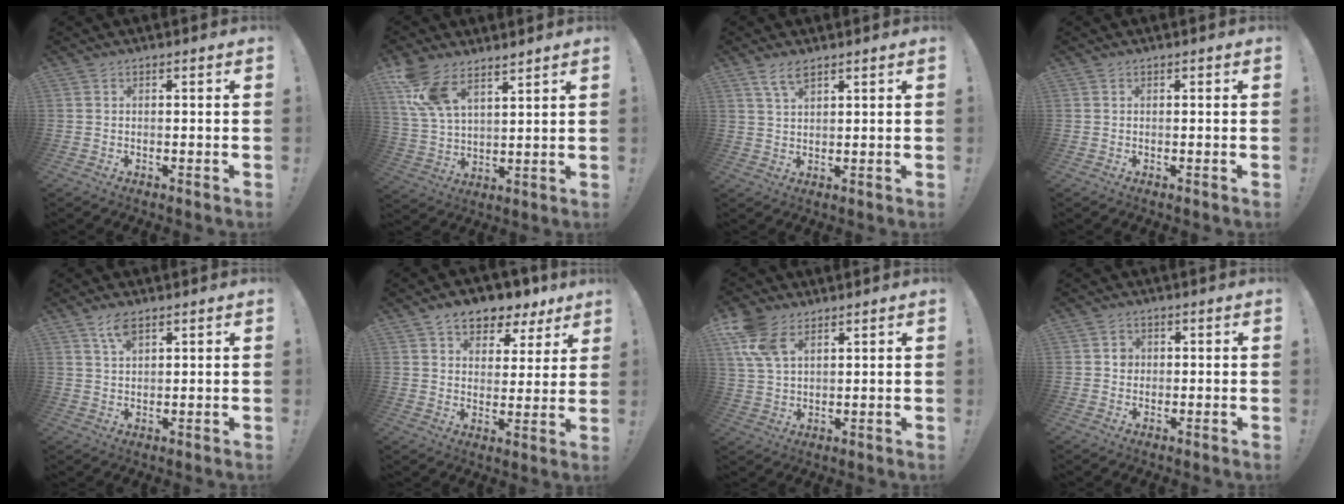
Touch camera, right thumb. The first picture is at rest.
{"total": 11.6, "force": [8.4, 5.1, 6.1], "torque": [-0.132, -0.034, 0.166]}
{"total": 4.8, "force": [3.2, 1.7, 3.1], "torque": [-0.058, -0.011, 0.058]}
{"total": 0.0}
{"total": 4.6, "force": [2.9, 1.8, 3.1], "torque": [-0.060, -0.008, 0.052]}
{"total": 8.6, "force": [6.0, 5.2, 3.3], "torque": [-0.046, -0.041, 0.115]}
{"total": 10.6, "force": [5.9, 6.0, 6.4], "torque": [-0.139, -0.016, 0.115]}
{"total": 2.7, "force": [0.1, 2.5, 1.0], "torque": [-0.004, 0.000, -0.003]}